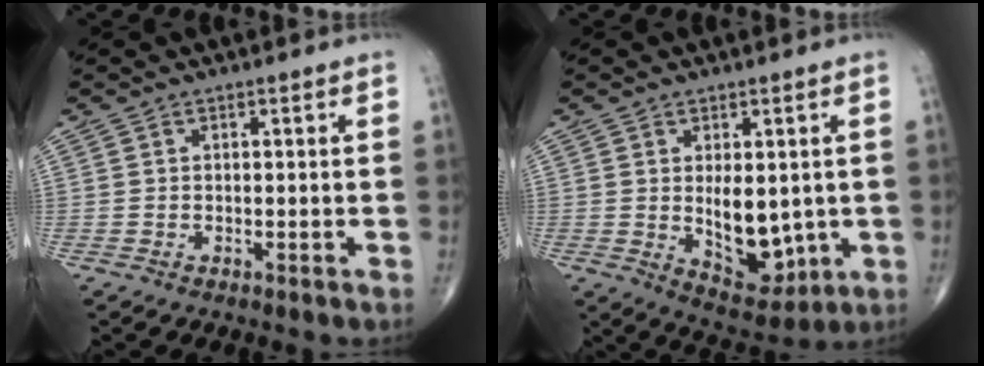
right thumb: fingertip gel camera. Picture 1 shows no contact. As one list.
[{"total": 10.0, "force": [-0.2, 5.6, 8.3], "torque": [-0.085, -0.019, 0.017]}]